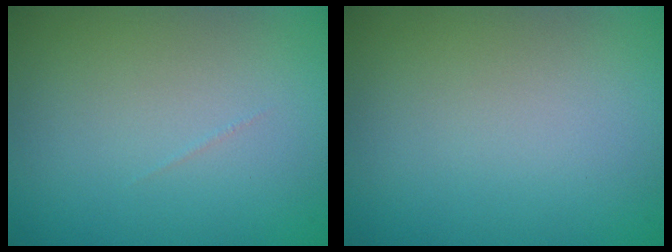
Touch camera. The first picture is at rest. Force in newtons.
{"total": 0.0}